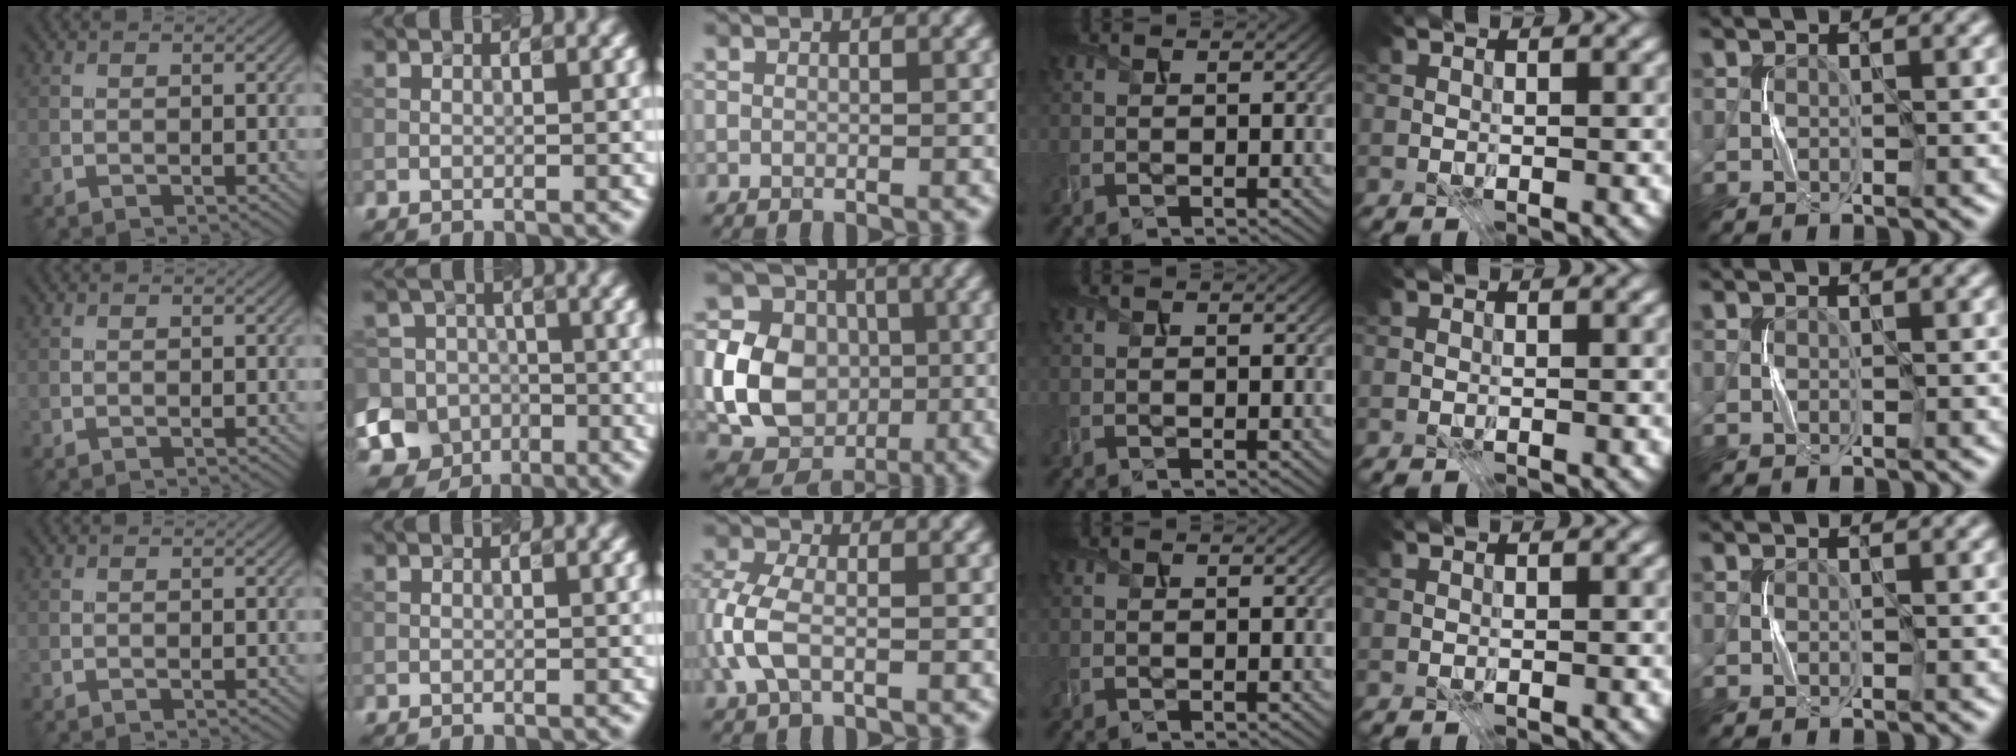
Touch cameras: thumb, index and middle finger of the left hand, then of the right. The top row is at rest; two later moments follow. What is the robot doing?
{"motion": "press", "object": "stapler"}